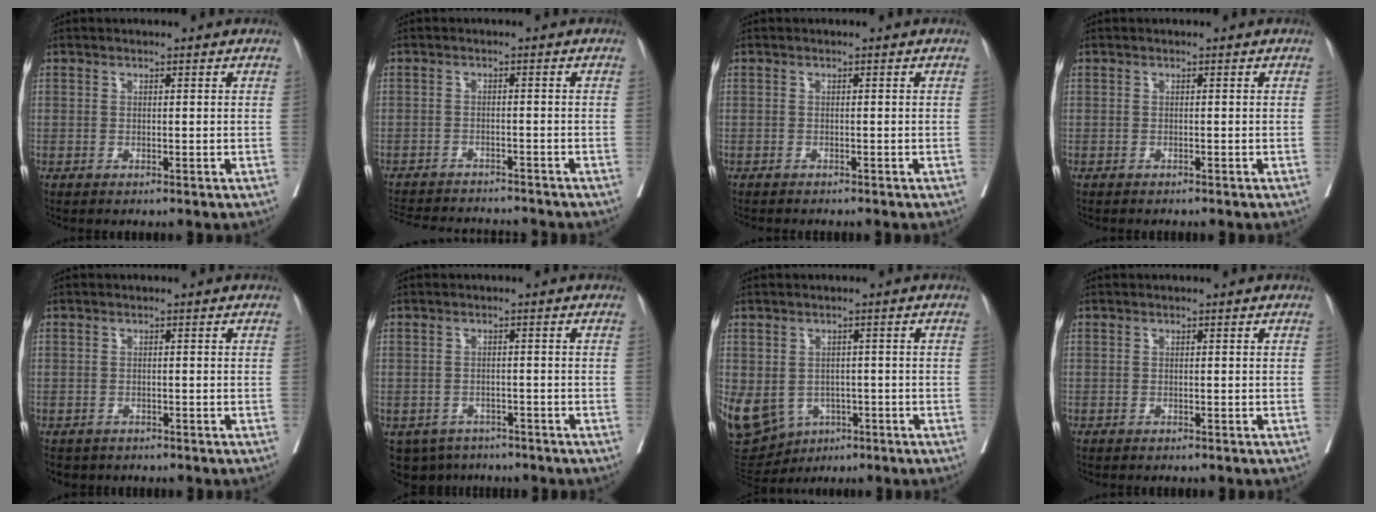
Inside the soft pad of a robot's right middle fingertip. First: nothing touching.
{"total": 12.9, "force": [-12.0, 2.6, 3.9], "torque": [-0.079, -0.002, -0.161]}
{"total": 2.6, "force": [-2.4, 0.6, 0.9], "torque": [-0.017, -0.005, -0.029]}
{"total": 1.4, "force": [-1.2, 0.3, 0.5], "torque": [-0.013, -0.003, -0.016]}
{"total": 2.6, "force": [-2.1, 1.5, 0.1], "torque": [-0.006, 0.000, -0.032]}
{"total": 5.6, "force": [-4.3, 3.6, 0.5], "torque": [-0.006, 0.001, -0.058]}
{"total": 17.2, "force": [-6.0, 14.3, 7.5], "torque": [-0.214, 0.000, -0.072]}
{"total": 0.8, "force": [-0.7, 0.2, 0.3], "torque": [-0.007, -0.002, -0.012]}